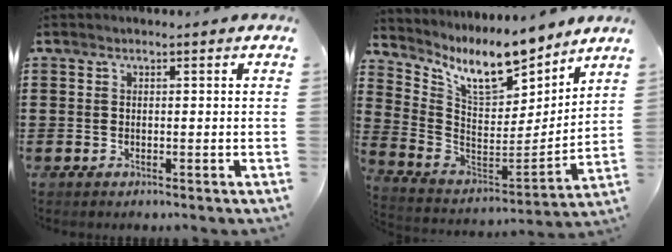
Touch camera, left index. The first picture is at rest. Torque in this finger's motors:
{"motor_torque": [0.42, -0.09, 0.45, 0.13]}